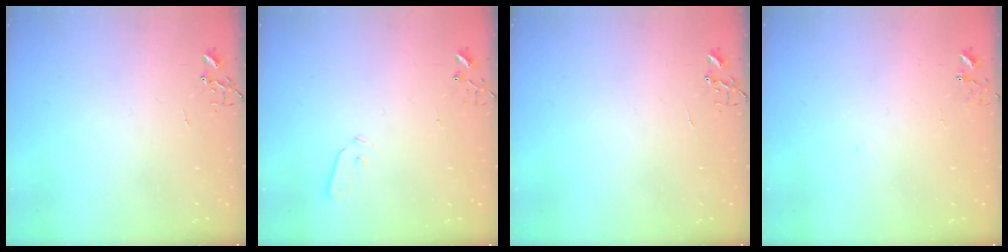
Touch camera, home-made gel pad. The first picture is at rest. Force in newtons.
{"total": 3.6, "press": 3.6, "slide": 0.5}
{"total": 0.0}
{"total": 6.8, "press": 6.8, "slide": 0.6}